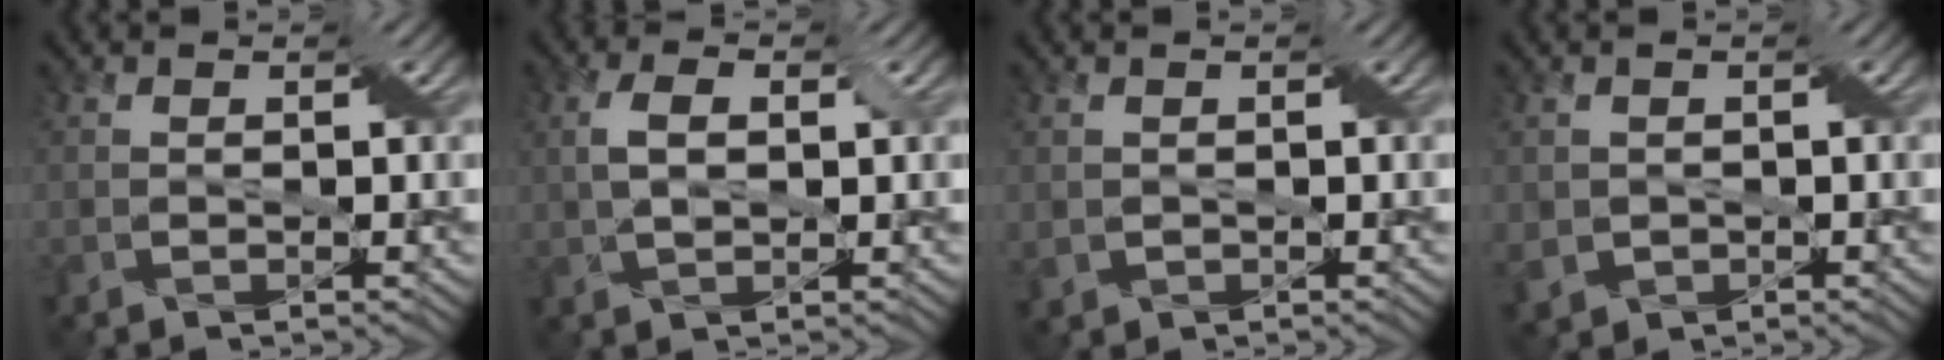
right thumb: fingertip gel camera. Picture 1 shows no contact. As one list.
[{"total": 3.7, "force": [0.7, 1.9, 3.1], "torque": [-0.075, 0.005, 0.010]}, {"total": 1.3, "force": [-0.1, 1.3, 0.2], "torque": [-0.018, -0.008, -0.001]}, {"total": 2.8, "force": [-0.3, 2.7, 0.8], "torque": [-0.038, -0.014, -0.006]}]